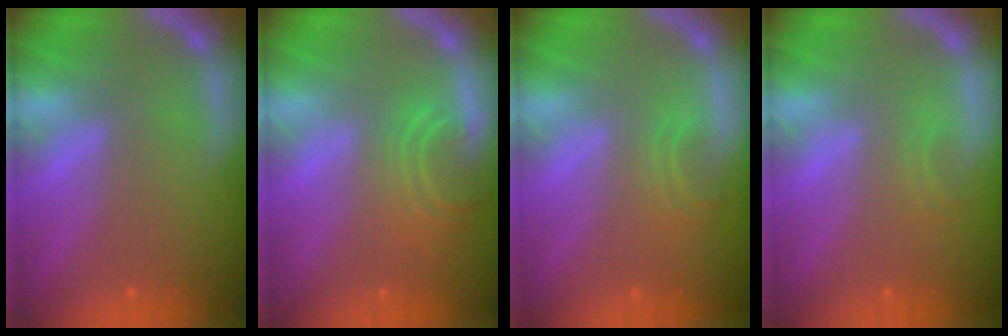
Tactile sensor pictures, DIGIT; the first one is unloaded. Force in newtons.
{"total": 4.5}
{"total": 1.9}
{"total": 0.9}